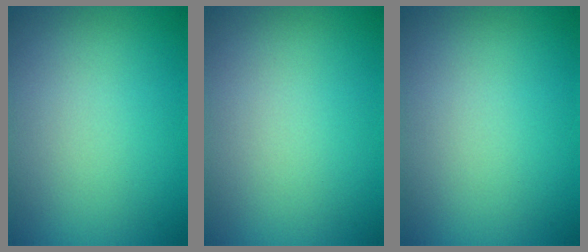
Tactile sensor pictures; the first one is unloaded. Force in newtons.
{"total": 0.0}
{"total": 0.0}